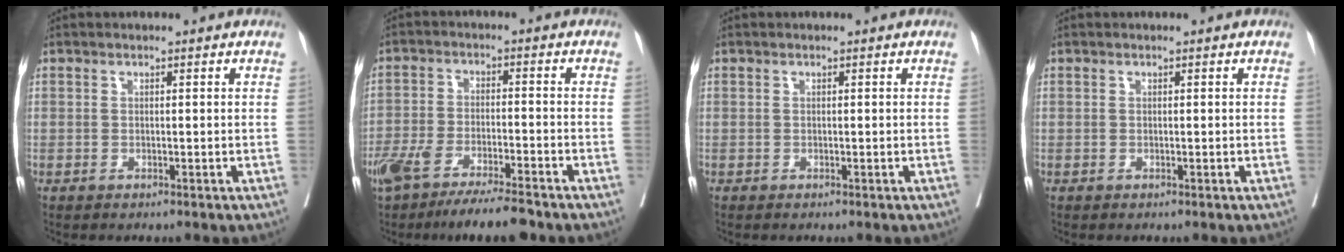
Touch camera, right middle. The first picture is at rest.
{"total": 11.7, "force": [-9.2, 1.7, 7.1], "torque": [-0.119, -0.018, -0.152]}
{"total": 0.0}
{"total": 0.0}